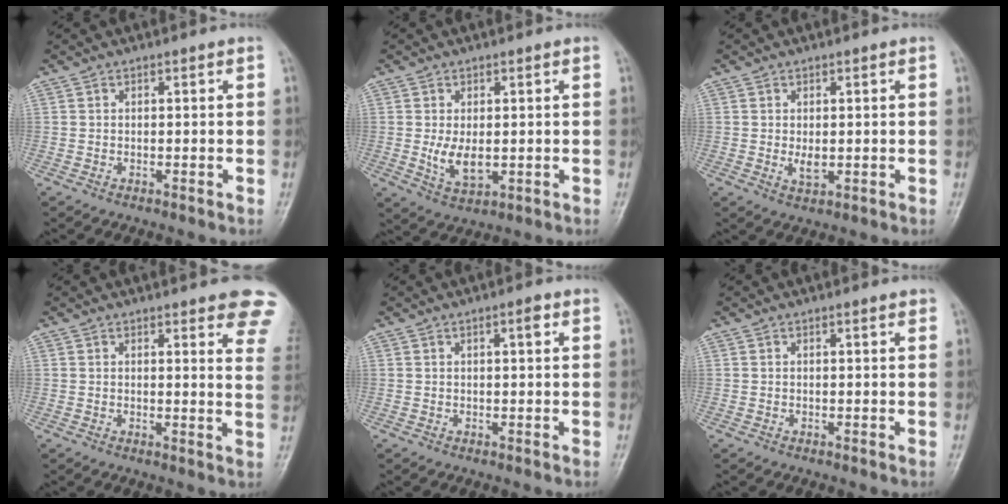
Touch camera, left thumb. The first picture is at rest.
{"total": 5.4, "force": [-0.1, 2.8, 4.6], "torque": [-0.079, -0.011, 0.007]}
{"total": 2.6, "force": [0.0, 1.3, 2.2], "torque": [-0.037, -0.005, 0.006]}
{"total": 10.6, "force": [7.6, 2.7, 6.8], "torque": [-0.046, -0.031, 0.068]}
{"total": 2.1, "force": [0.9, 0.4, 1.8], "torque": [-0.027, 0.000, 0.013]}
{"total": 1.1, "force": [0.7, 0.1, 0.8], "torque": [-0.010, 0.001, 0.008]}